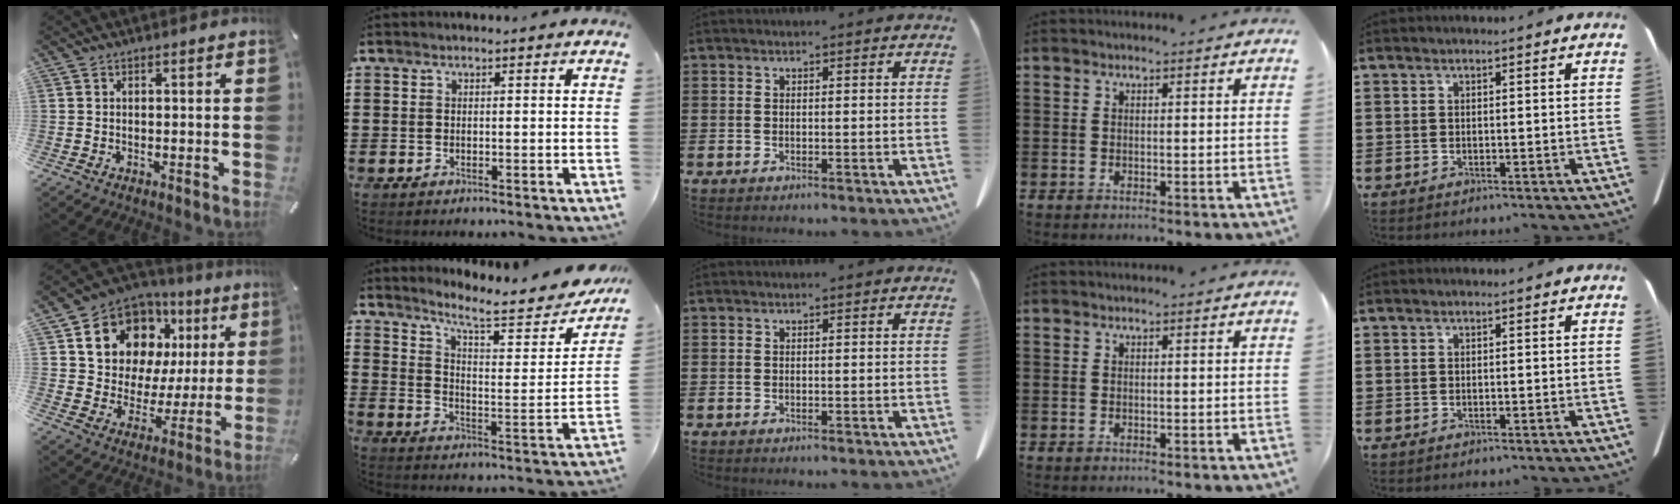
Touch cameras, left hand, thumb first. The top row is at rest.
{"thumb": {"total": 14.6, "force": [7.9, 11.0, 5.5], "torque": [-0.096, -0.051, 0.148]}, "index": {"total": 8.3, "force": [6.7, 1.0, 4.8], "torque": [-0.100, -0.050, 0.102]}}